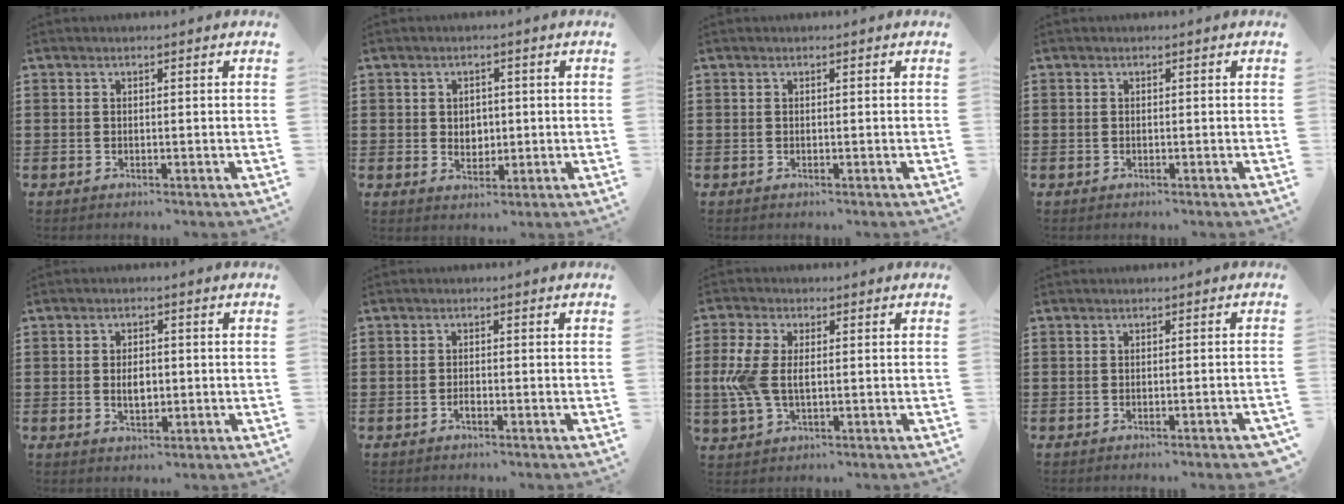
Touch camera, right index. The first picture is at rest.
{"total": 2.5, "force": [0.3, 2.2, 1.0], "torque": [-0.019, 0.007, 0.000]}
{"total": 0.0}
{"total": 0.0}
{"total": 3.4, "force": [-0.2, 1.9, 2.8], "torque": [-0.046, 0.002, -0.007]}
{"total": 1.1, "force": [-0.8, 0.2, 0.7], "torque": [-0.017, -0.007, -0.013]}
{"total": 7.0, "force": [0.1, 3.9, 5.8], "torque": [-0.153, -0.002, -0.008]}
{"total": 1.6, "force": [-1.2, -0.1, 1.1], "torque": [-0.017, 0.001, -0.022]}